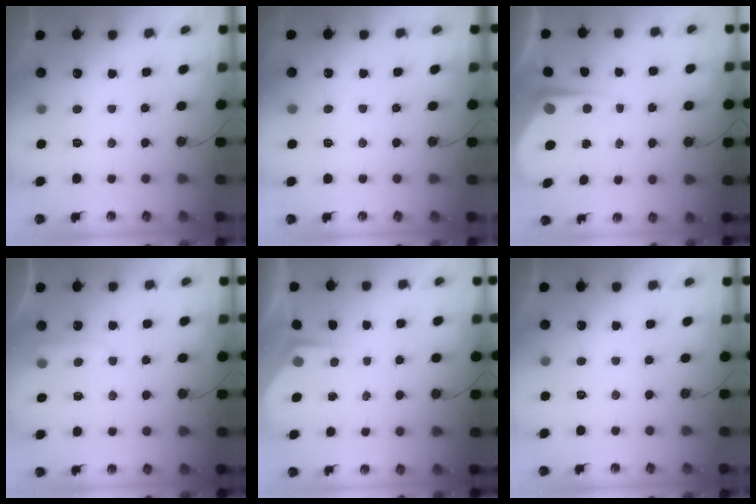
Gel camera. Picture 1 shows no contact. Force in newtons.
{"total": 2.5, "press": 2.5, "slide": 0.4}
{"total": 6.5, "press": 6.4, "slide": 0.6}
{"total": 6.8, "press": 6.8, "slide": 0.7}
{"total": 2.7, "press": 2.7, "slide": 0.3}
{"total": 0.0}